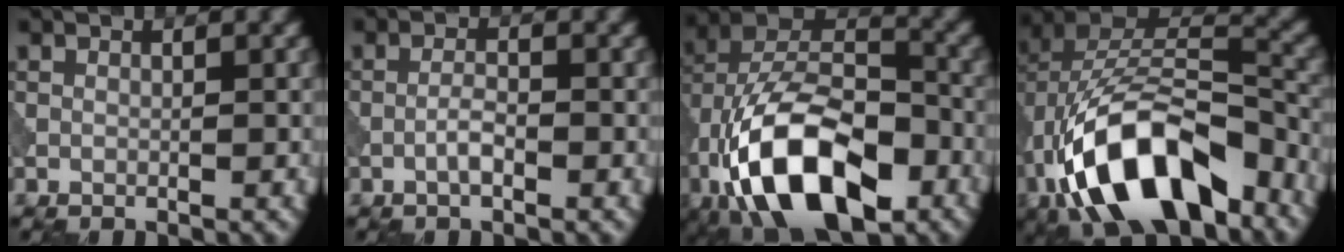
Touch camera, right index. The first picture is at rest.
{"total": 1.7, "force": [-0.8, 0.4, 1.5], "torque": [-0.029, 0.005, -0.020]}
{"total": 15.2, "force": [-6.6, 8.2, 11.1], "torque": [-0.197, -0.006, -0.123]}
{"total": 13.8, "force": [-6.4, 7.3, 9.8], "torque": [-0.172, 0.000, -0.109]}